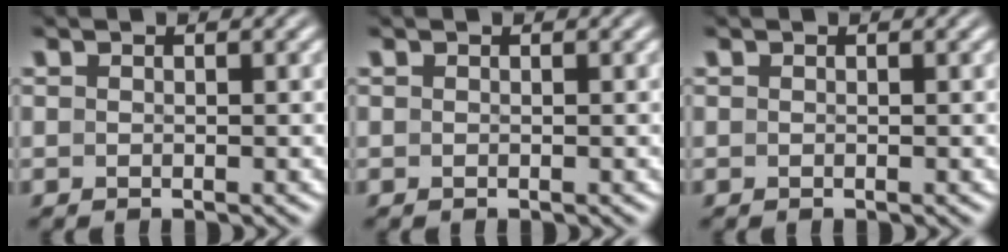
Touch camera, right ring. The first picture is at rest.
{"total": 0.0}
{"total": 0.0}